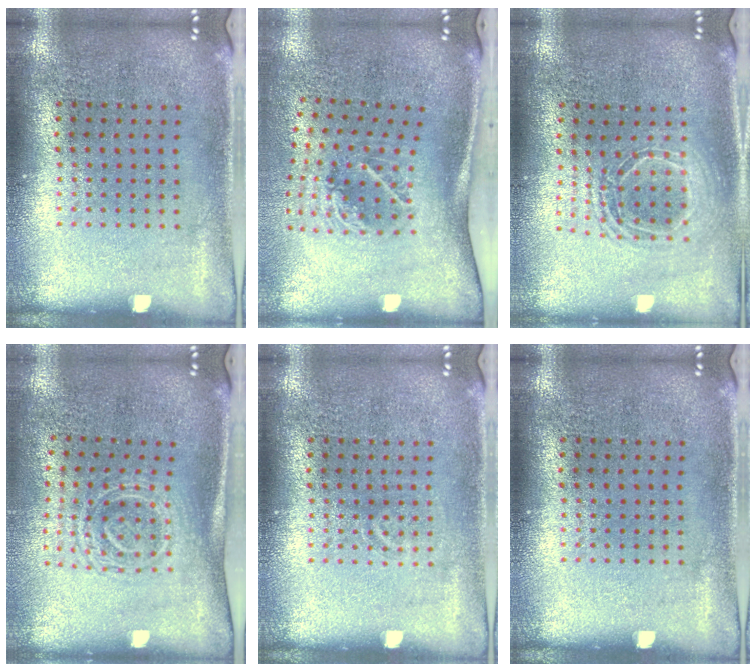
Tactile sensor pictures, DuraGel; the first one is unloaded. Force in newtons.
{"total": 2.0, "press": 1.3, "slide": 1.6}
{"total": 1.7, "press": 1.4, "slide": 0.9}
{"total": 1.7, "press": 1.3, "slide": 1.1}
{"total": 0.7, "press": 0.7, "slide": 0.2}
{"total": 0.0}